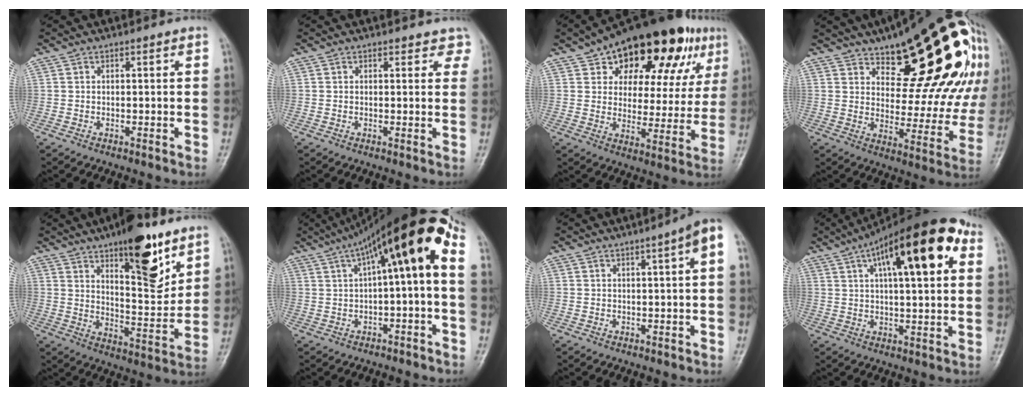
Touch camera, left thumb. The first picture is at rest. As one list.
[{"total": 3.4, "force": [2.9, 1.7, 0.8], "torque": [0.028, -0.010, 0.015]}, {"total": 24.3, "force": [13.3, 12.1, 16.3], "torque": [-0.193, -0.001, 0.196]}, {"total": 25.7, "force": [13.2, 9.6, 19.9], "torque": [-0.227, -0.049, 0.190]}, {"total": 16.0, "force": [9.6, 5.5, 11.6], "torque": [-0.135, -0.061, 0.151]}, {"total": 15.0, "force": [2.8, 3.6, 14.3], "torque": [-0.216, 0.061, 0.041]}, {"total": 4.6, "force": [1.1, 0.3, 4.4], "torque": [-0.059, 0.012, 0.012]}, {"total": 20.7, "force": [7.8, 7.0, 17.8], "torque": [-0.252, 0.019, 0.111]}]